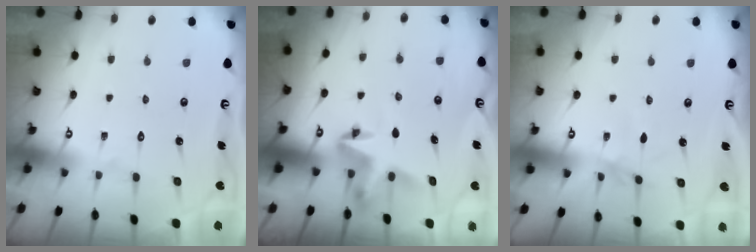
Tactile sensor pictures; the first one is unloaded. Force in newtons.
{"total": 5.1, "press": 5.1, "slide": 0.2}
{"total": 2.0, "press": 1.9, "slide": 0.4}